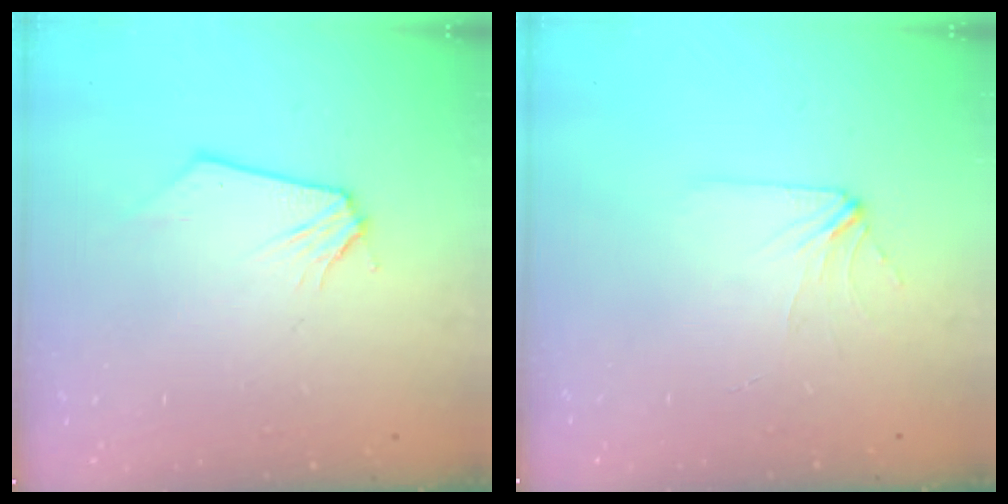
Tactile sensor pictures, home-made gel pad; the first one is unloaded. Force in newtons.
{"total": 3.8, "press": 3.7, "slide": 0.5}